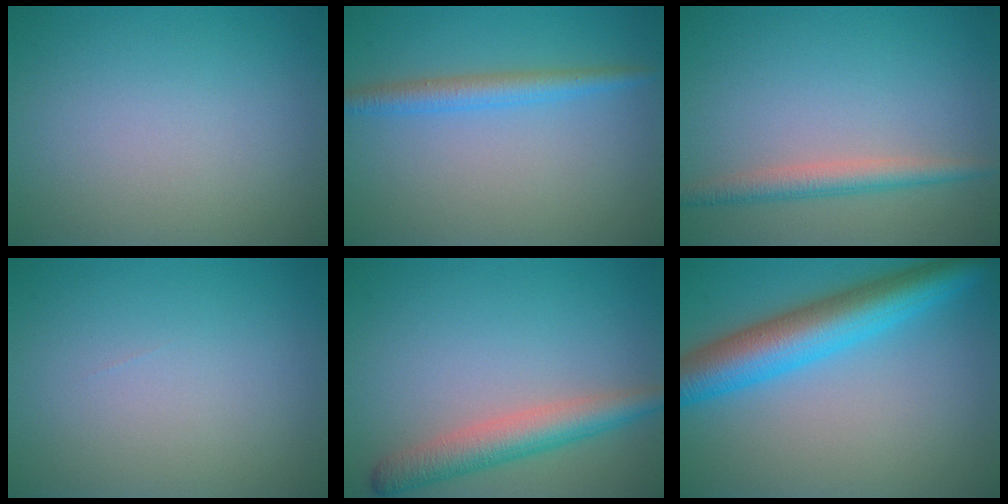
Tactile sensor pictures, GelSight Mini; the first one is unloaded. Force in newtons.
{"total": 2.6, "press": 2.6, "slide": 0.1}
{"total": 2.6, "press": 2.6, "slide": 0.1}
{"total": 0.0}
{"total": 4.3, "press": 4.3, "slide": 0.2}
{"total": 7.6, "press": 7.6, "slide": 0.3}